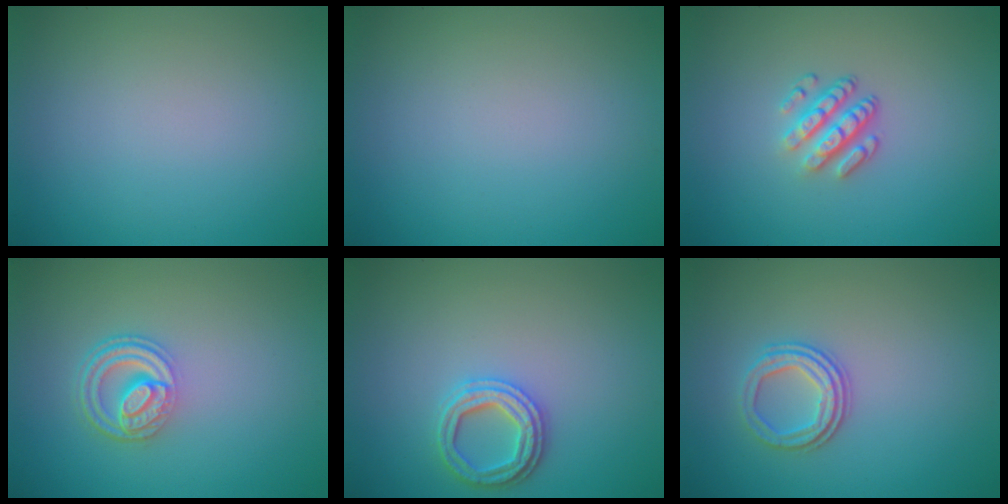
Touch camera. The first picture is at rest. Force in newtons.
{"total": 0.0}
{"total": 3.4, "press": 2.4, "slide": 2.4}
{"total": 4.2, "press": 3.1, "slide": 2.8}
{"total": 2.8, "press": 2.7, "slide": 0.7}
{"total": 2.7, "press": 2.3, "slide": 1.4}